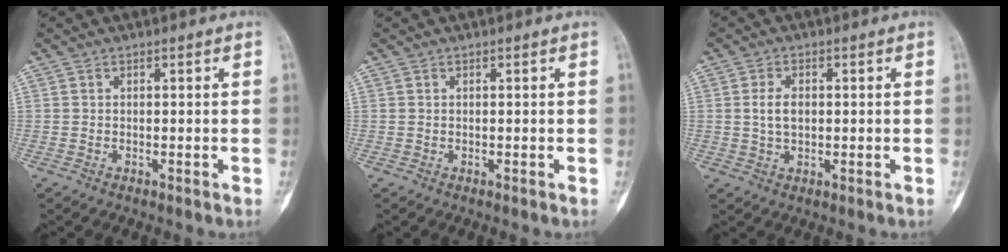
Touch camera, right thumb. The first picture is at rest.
{"total": 0.0}
{"total": 4.0, "force": [0.4, 2.5, 3.1], "torque": [-0.056, 0.002, 0.008]}